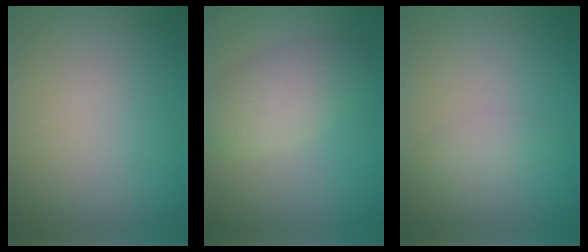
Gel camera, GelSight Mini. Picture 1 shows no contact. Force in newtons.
{"total": 4.2, "press": 4.2, "slide": 0.1}
{"total": 1.1, "press": 1.1, "slide": 0.1}